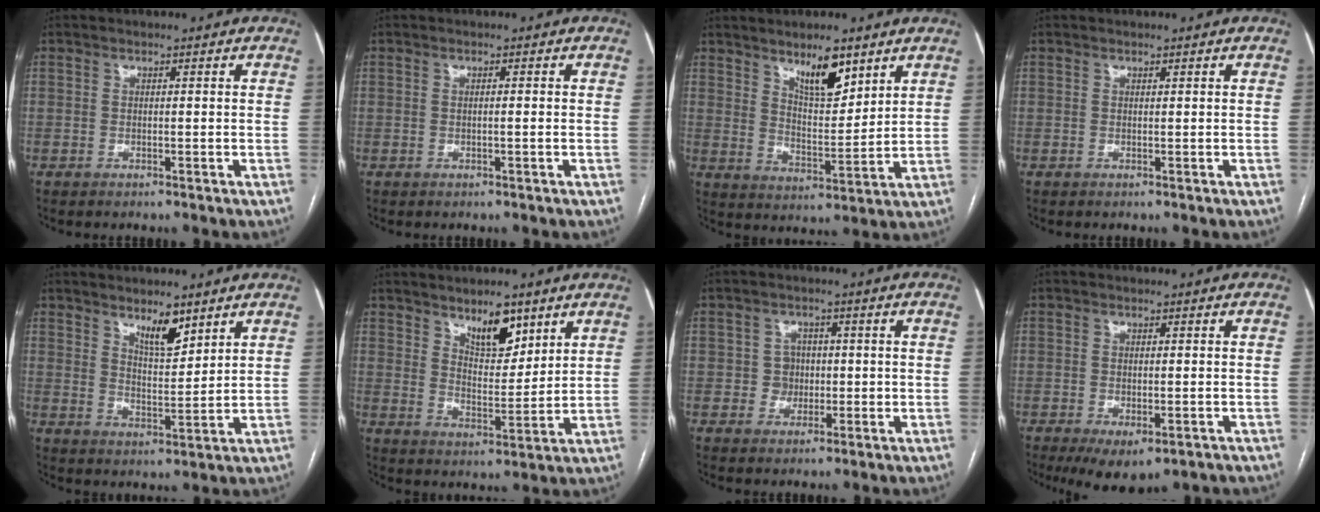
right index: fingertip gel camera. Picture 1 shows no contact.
{"total": 0.8, "force": [-0.1, -0.1, 0.8], "torque": [-0.013, 0.001, 0.001]}
{"total": 8.4, "force": [5.9, 2.0, 5.6], "torque": [-0.101, -0.011, 0.108]}
{"total": 0.0}
{"total": 5.6, "force": [4.1, 1.6, 3.5], "torque": [-0.063, -0.008, 0.073]}
{"total": 7.7, "force": [5.1, 2.9, 4.9], "torque": [-0.080, -0.006, 0.090]}
{"total": 3.1, "force": [0.0, 3.1, 0.5], "torque": [0.001, 0.011, 0.004]}
{"total": 6.5, "force": [-3.7, 2.6, 4.6], "torque": [-0.067, -0.015, -0.052]}